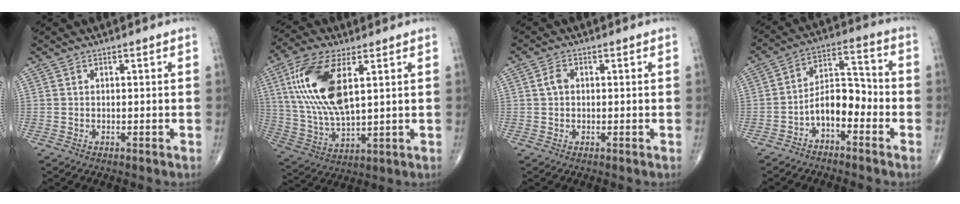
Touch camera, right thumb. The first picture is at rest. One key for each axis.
{"total": 16.9, "fx": 5.1, "fy": 7.2, "fz": 14.5, "tx": -0.302, "ty": -0.013, "tz": 0.102}
{"total": 2.1, "fx": 0.2, "fy": 1.5, "fz": 1.4, "tx": -0.027, "ty": 0.006, "tz": 0.002}
{"total": 8.3, "fx": -3.5, "fy": 4.5, "fz": 6.0, "tx": -0.082, "ty": 0.055, "tz": -0.071}